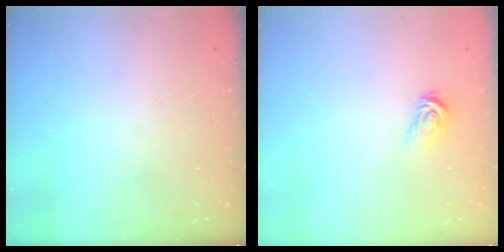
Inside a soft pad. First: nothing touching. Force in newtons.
{"total": 3.6, "press": 3.6, "slide": 0.5}